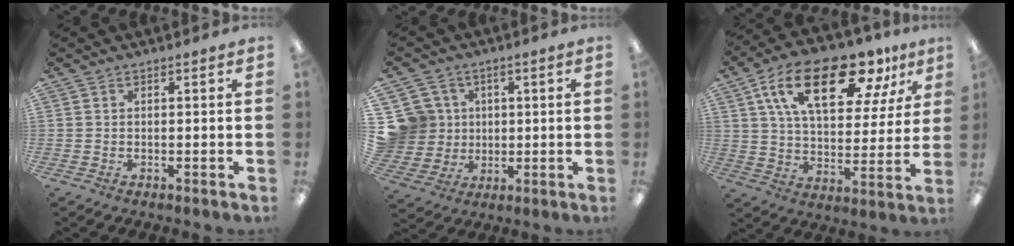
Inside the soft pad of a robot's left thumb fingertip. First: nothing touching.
{"total": 10.4, "force": [2.3, 10.0, 1.6], "torque": [-0.071, -0.002, 0.056]}
{"total": 21.9, "force": [12.1, 10.5, 14.9], "torque": [-0.244, -0.039, 0.200]}